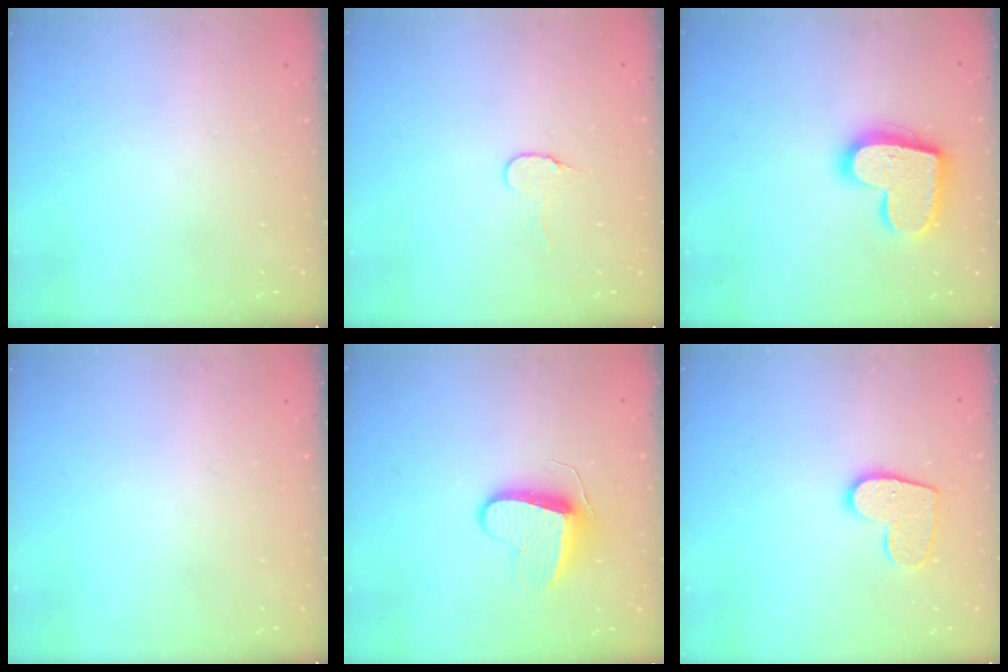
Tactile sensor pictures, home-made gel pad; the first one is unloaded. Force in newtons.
{"total": 6.1, "press": 6.1, "slide": 0.5}
{"total": 17.3, "press": 17.3, "slide": 1.1}
{"total": 0.0}
{"total": 9.2, "press": 9.2, "slide": 0.4}
{"total": 11.3, "press": 11.3, "slide": 0.7}